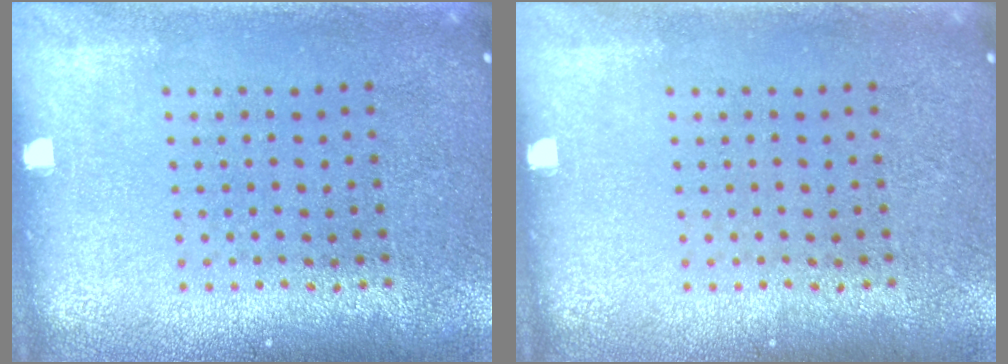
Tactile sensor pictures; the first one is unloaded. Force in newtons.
{"total": 0.0}